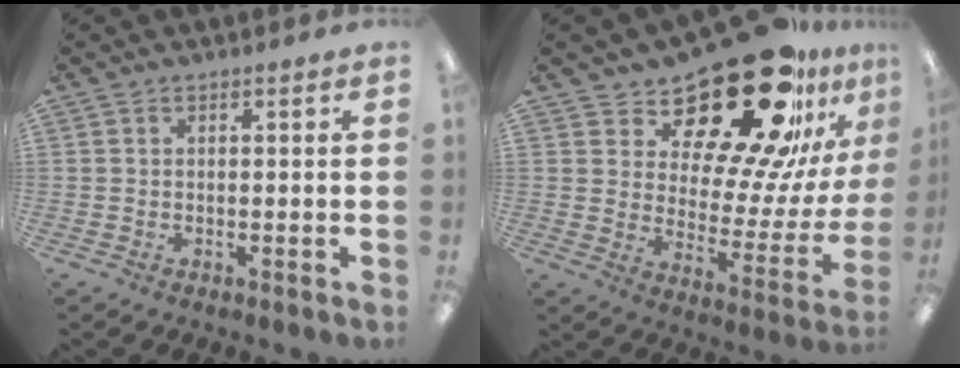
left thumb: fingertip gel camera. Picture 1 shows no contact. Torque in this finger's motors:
{"motor_torque": [0.53, 0.78, 1.39, -1.38, 0.06]}